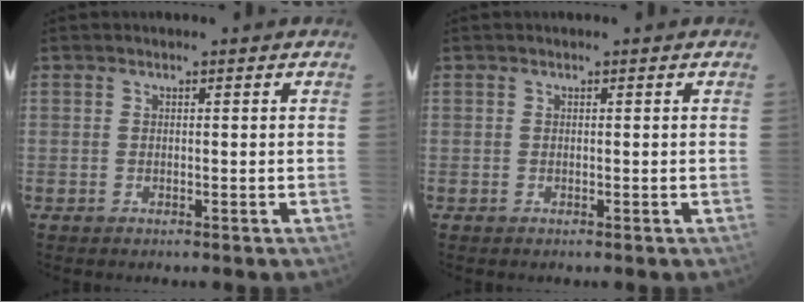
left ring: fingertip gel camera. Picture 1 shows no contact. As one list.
[{"total": 0.0}]